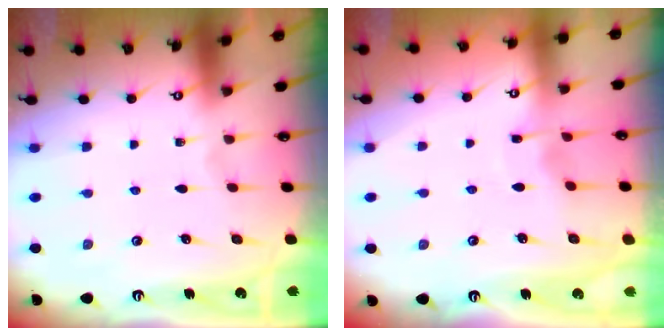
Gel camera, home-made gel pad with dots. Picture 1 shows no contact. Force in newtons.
{"total": 2.8, "press": 2.8, "slide": 0.4}